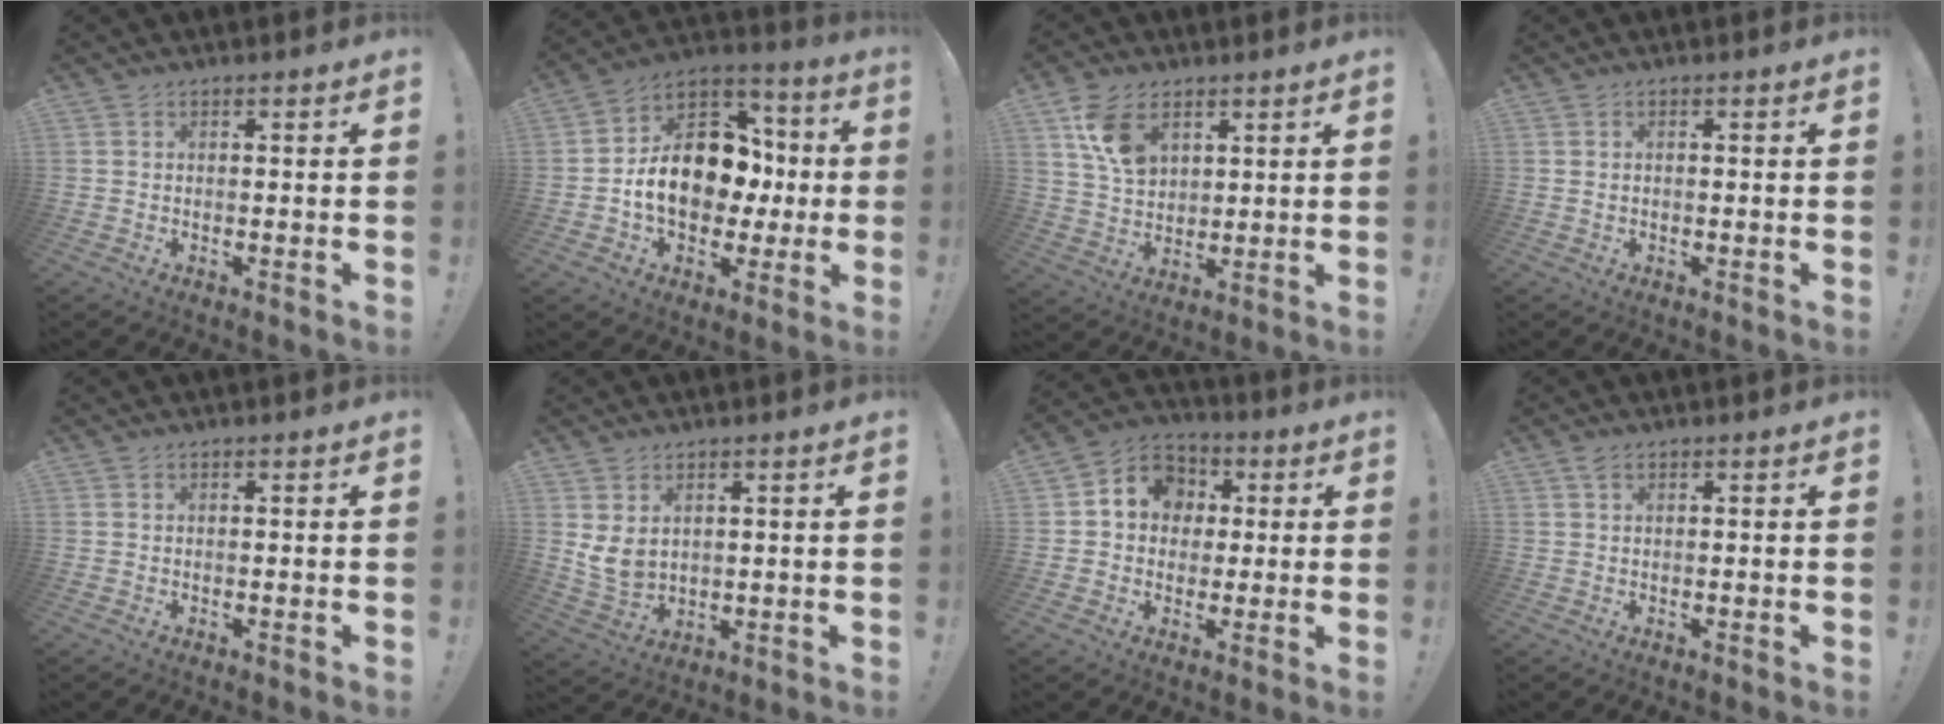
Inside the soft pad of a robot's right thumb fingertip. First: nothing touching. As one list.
[{"total": 18.3, "force": [-1.2, 13.4, 12.4], "torque": [-0.201, 0.016, -0.012]}, {"total": 11.1, "force": [5.5, 7.3, 6.2], "torque": [-0.103, -0.013, 0.108]}, {"total": 0.0}, {"total": 0.0}, {"total": 6.8, "force": [2.9, 4.4, 4.3], "torque": [-0.082, -0.012, 0.057]}, {"total": 9.1, "force": [1.2, 8.4, 3.4], "torque": [-0.052, 0.006, 0.029]}, {"total": 1.6, "force": [1.0, 0.5, 1.2], "torque": [-0.020, 0.000, 0.016]}]